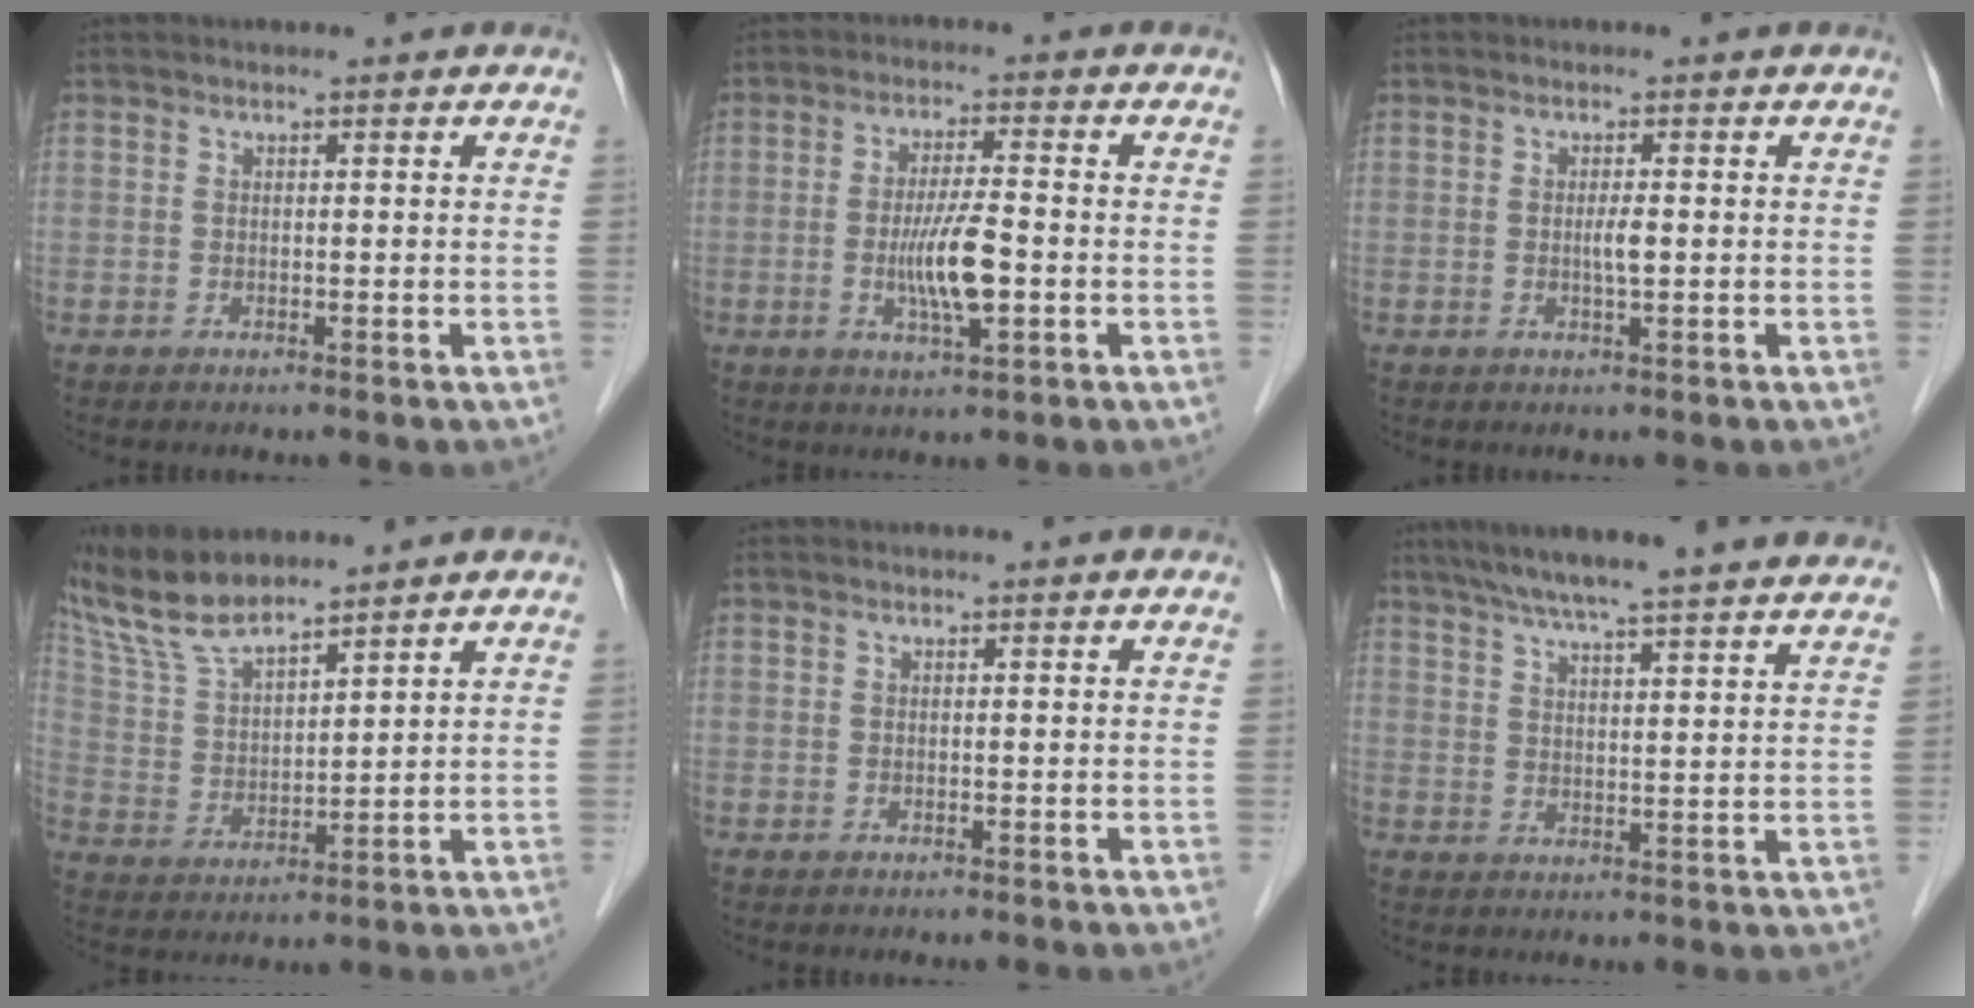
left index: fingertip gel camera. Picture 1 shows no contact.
{"total": 6.8, "force": [-1.6, 0.8, 6.6], "torque": [-0.127, -0.007, -0.031]}
{"total": 1.6, "force": [-0.2, 0.0, 1.6], "torque": [-0.028, -0.001, -0.006]}
{"total": 9.6, "force": [8.7, 1.0, 3.8], "torque": [-0.096, 0.014, 0.178]}
{"total": 0.0}
{"total": 22.1, "force": [19.4, 0.9, 10.7], "torque": [-0.171, 0.018, 0.252]}